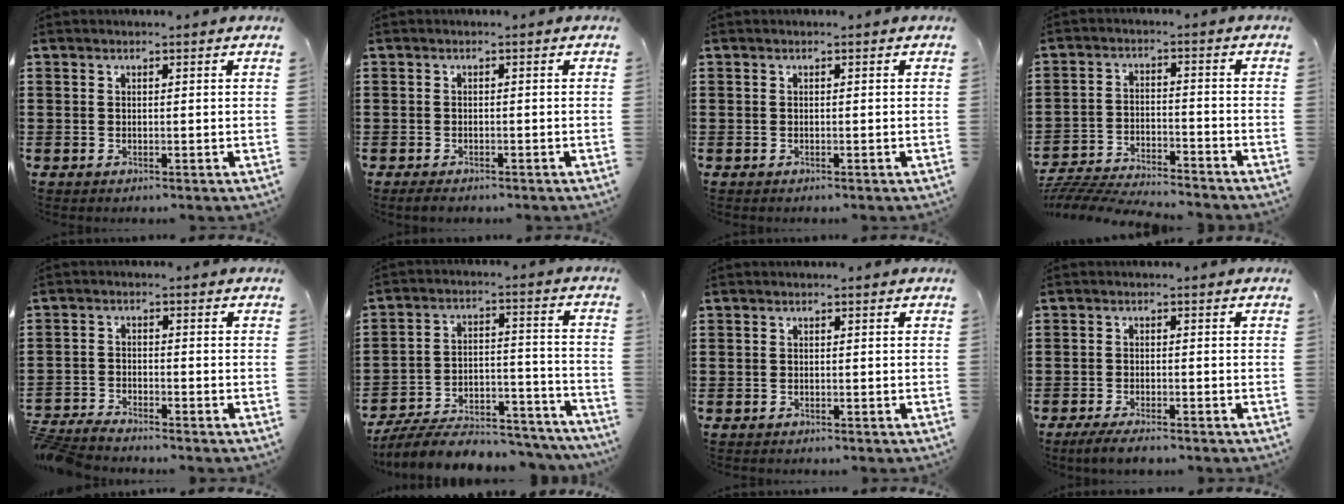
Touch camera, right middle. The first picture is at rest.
{"total": 1.0, "force": [-0.9, 0.4, 0.3], "torque": [-0.008, -0.003, -0.018]}
{"total": 0.0}
{"total": 5.8, "force": [-5.7, 0.4, 0.9], "torque": [-0.025, 0.004, -0.118]}
{"total": 3.2, "force": [-3.2, 0.1, 0.4], "torque": [-0.025, -0.001, -0.071]}
{"total": 7.8, "force": [-7.2, 1.5, 2.5], "torque": [-0.041, 0.016, -0.140]}
{"total": 0.6, "force": [-0.5, 0.3, -0.1], "torque": [0.003, 0.004, -0.012]}
{"total": 2.6, "force": [-2.3, 0.3, 1.3], "torque": [-0.035, -0.005, -0.048]}